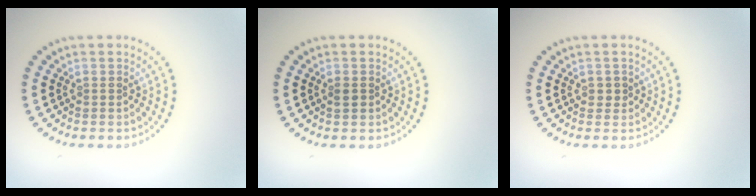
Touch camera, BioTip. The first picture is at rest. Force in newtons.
{"total": 0.9, "press": 0.8, "slide": 0.2}
{"total": 0.8, "press": 0.8, "slide": 0.2}